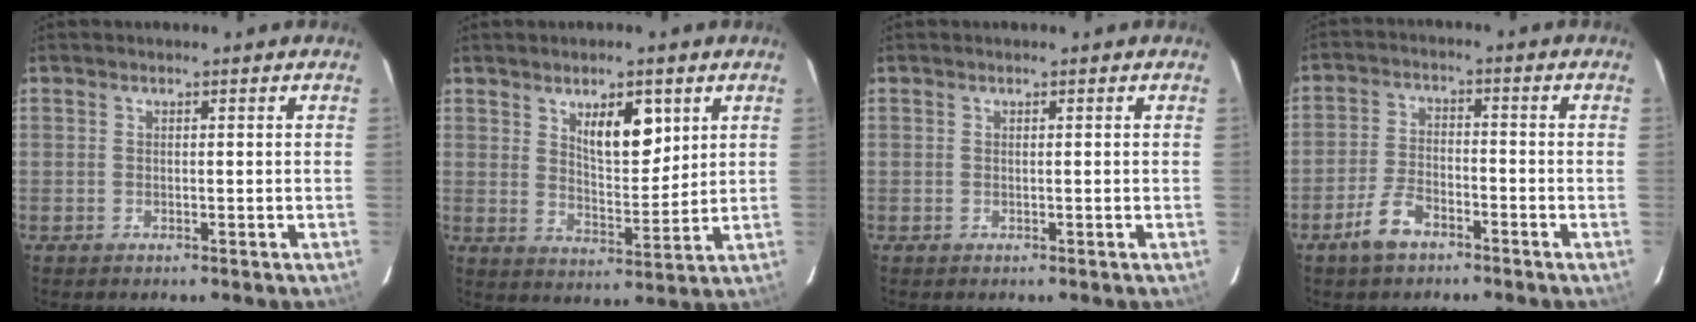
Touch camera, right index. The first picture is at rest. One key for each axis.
{"total": 7.7, "fx": 3.7, "fy": 2.8, "fz": 6.2, "tx": -0.103, "ty": -0.004, "tz": 0.067}
{"total": 0.0}
{"total": 5.5, "fx": -3.7, "fy": 2.6, "fz": 3.2, "tx": -0.073, "ty": 0.003, "tz": -0.067}